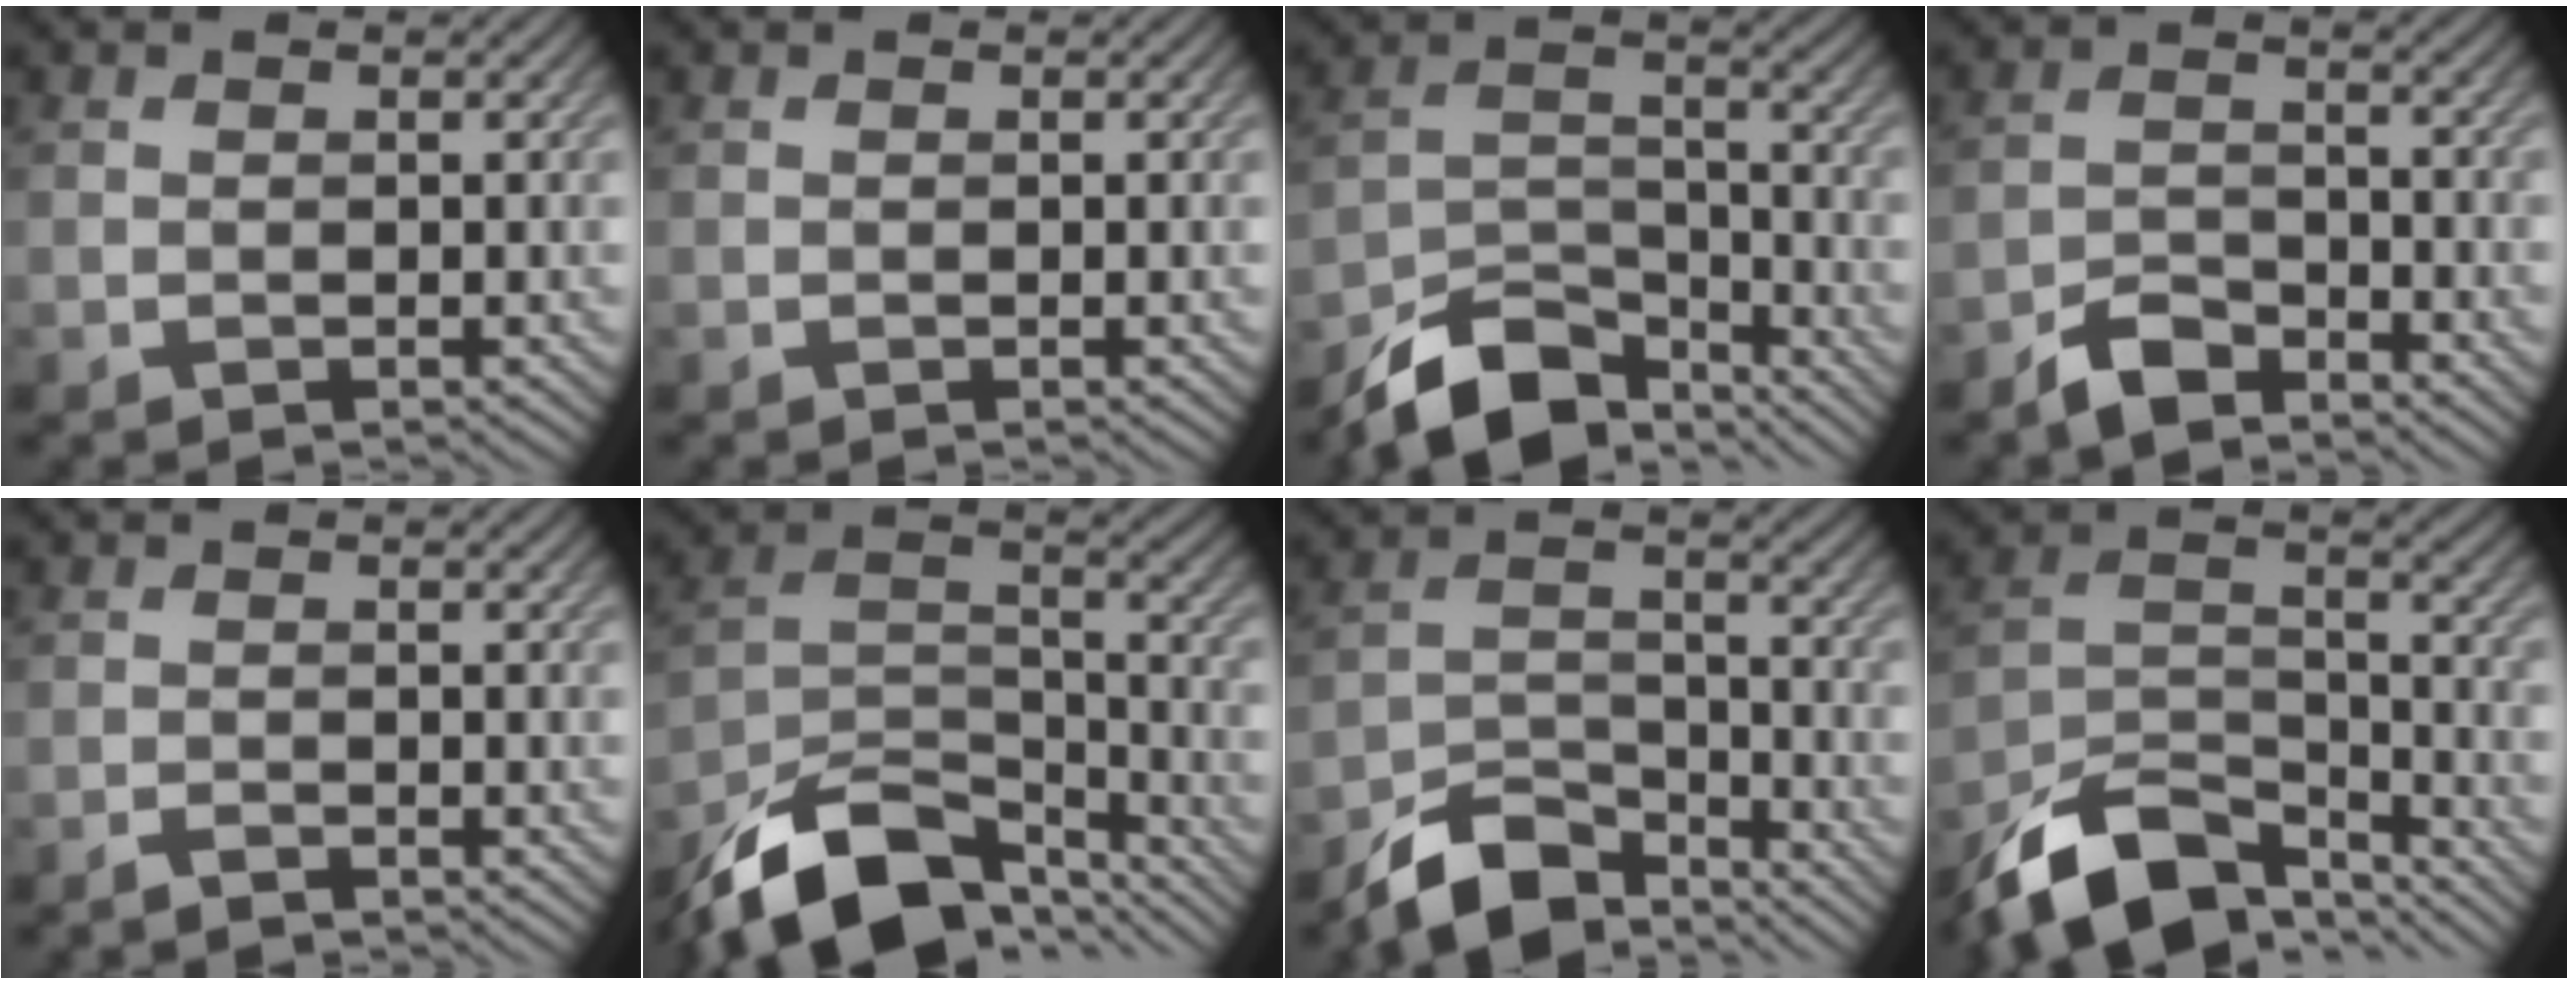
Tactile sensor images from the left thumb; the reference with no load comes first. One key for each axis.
{"total": 0.0}
{"total": 10.5, "fx": -8.5, "fy": 4.0, "fz": 4.7, "tx": -0.083, "ty": -0.006, "tz": -0.160}
{"total": 4.3, "fx": -3.6, "fy": 1.6, "fz": 1.7, "tx": -0.033, "ty": 0.002, "tz": -0.080}
{"total": 1.3, "fx": -1.2, "fy": 0.2, "fz": 0.5, "tx": -0.010, "ty": 0.000, "tz": -0.025}
{"total": 14.3, "fx": -10.7, "fy": 6.1, "fz": 7.3, "tx": -0.147, "ty": -0.010, "tz": -0.195}
{"total": 8.1, "fx": -6.8, "fy": 3.0, "fz": 3.3, "tx": -0.063, "ty": -0.002, "tz": -0.138}
{"total": 13.0, "fx": -10.1, "fy": 5.1, "fz": 6.3, "tx": -0.123, "ty": -0.008, "tz": -0.187}